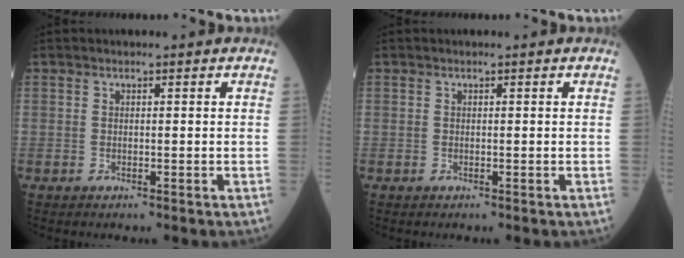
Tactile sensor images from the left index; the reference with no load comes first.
{"total": 0.0}